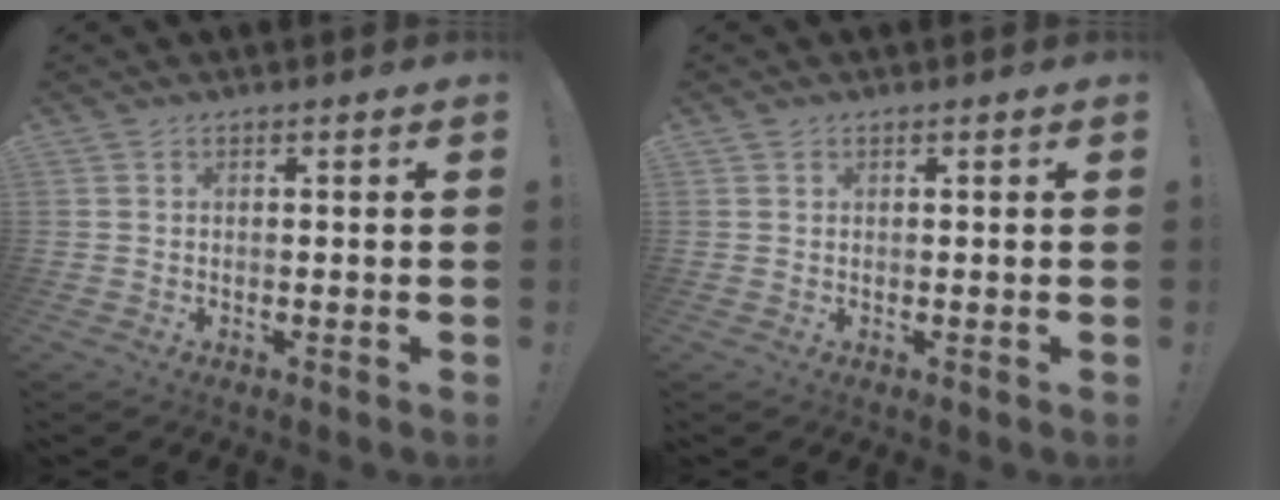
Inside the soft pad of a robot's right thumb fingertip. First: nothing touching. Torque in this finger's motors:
{"motor_torque": [-0.54, -0.07, -0.15, 0.07, 0.06]}